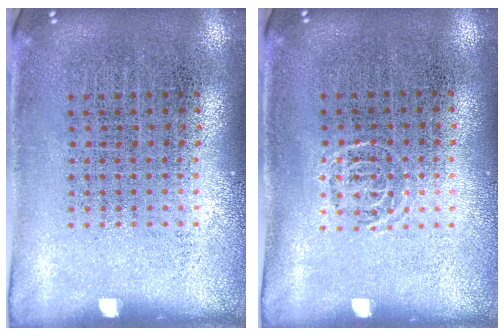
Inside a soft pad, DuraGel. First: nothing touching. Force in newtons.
{"total": 0.5, "press": 0.4, "slide": 0.3}